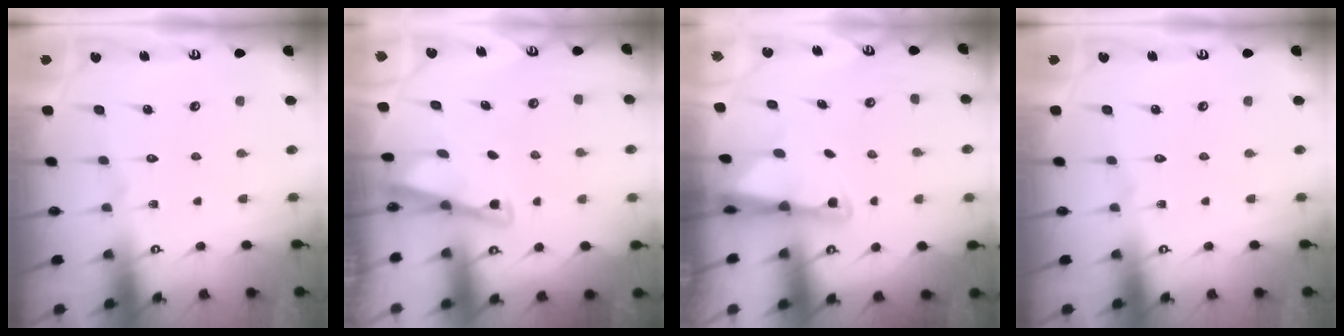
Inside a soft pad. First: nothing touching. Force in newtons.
{"total": 2.9, "press": 2.9, "slide": 0.3}
{"total": 2.6, "press": 2.6, "slide": 0.5}
{"total": 0.0}